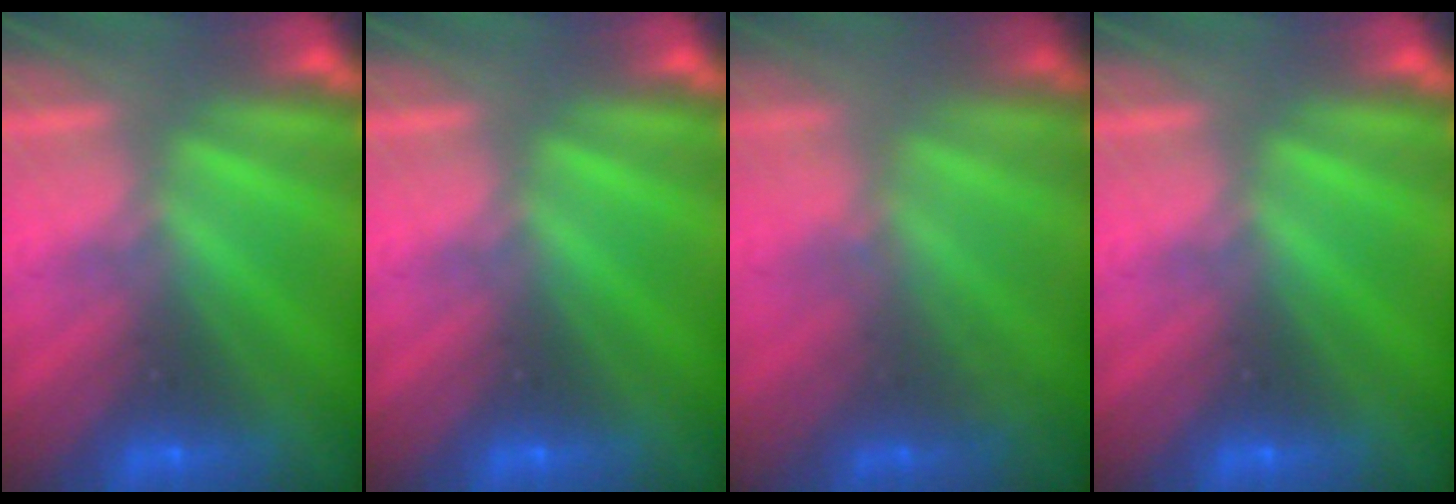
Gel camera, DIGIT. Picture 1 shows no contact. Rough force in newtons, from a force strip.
{"total": 0.0}
{"total": 1.8}
{"total": 0.0}